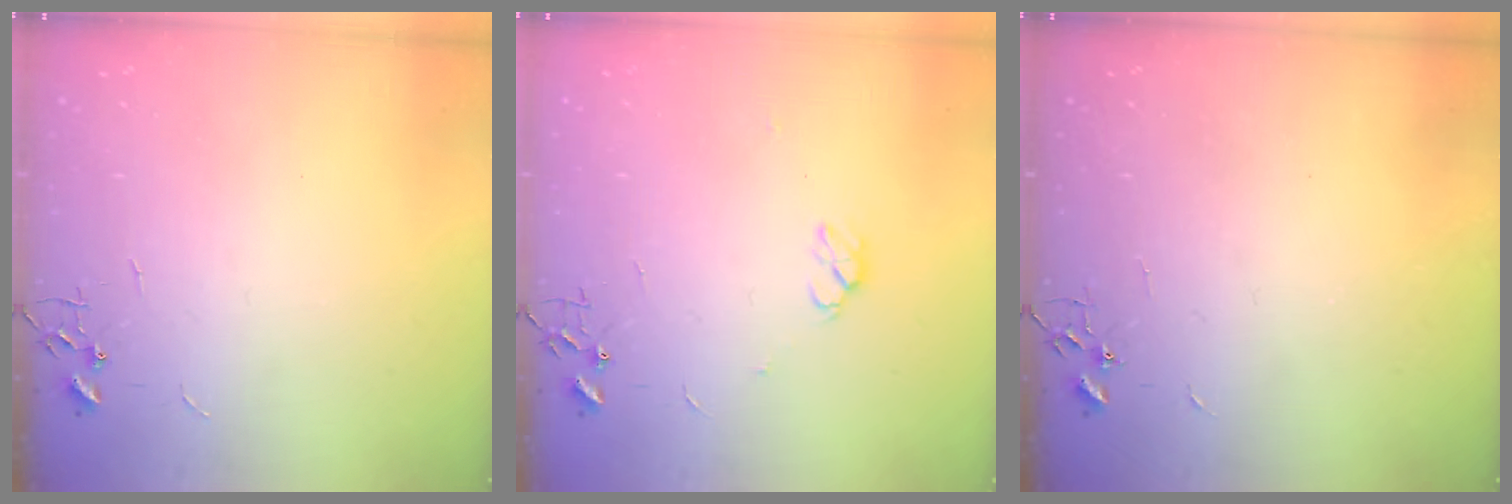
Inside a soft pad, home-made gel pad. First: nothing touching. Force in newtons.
{"total": 4.8, "press": 4.7, "slide": 0.6}
{"total": 2.1, "press": 2.1, "slide": 0.4}